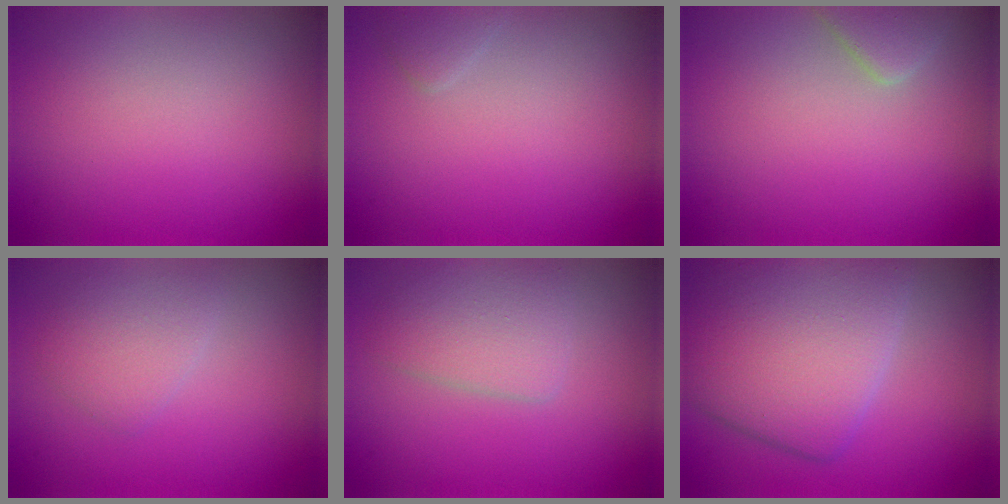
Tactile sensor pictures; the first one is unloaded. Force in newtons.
{"total": 0.9, "press": 0.9, "slide": 0.0}
{"total": 2.1, "press": 2.1, "slide": 0.2}
{"total": 2.4, "press": 2.4, "slide": 0.1}
{"total": 3.2, "press": 3.2, "slide": 0.1}
{"total": 8.6, "press": 8.6, "slide": 0.4}